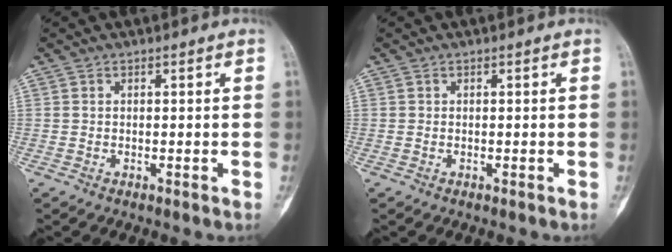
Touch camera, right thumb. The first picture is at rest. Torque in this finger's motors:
{"motor_torque": [0.27, 0.23, -0.07, 0.03, 0.00]}